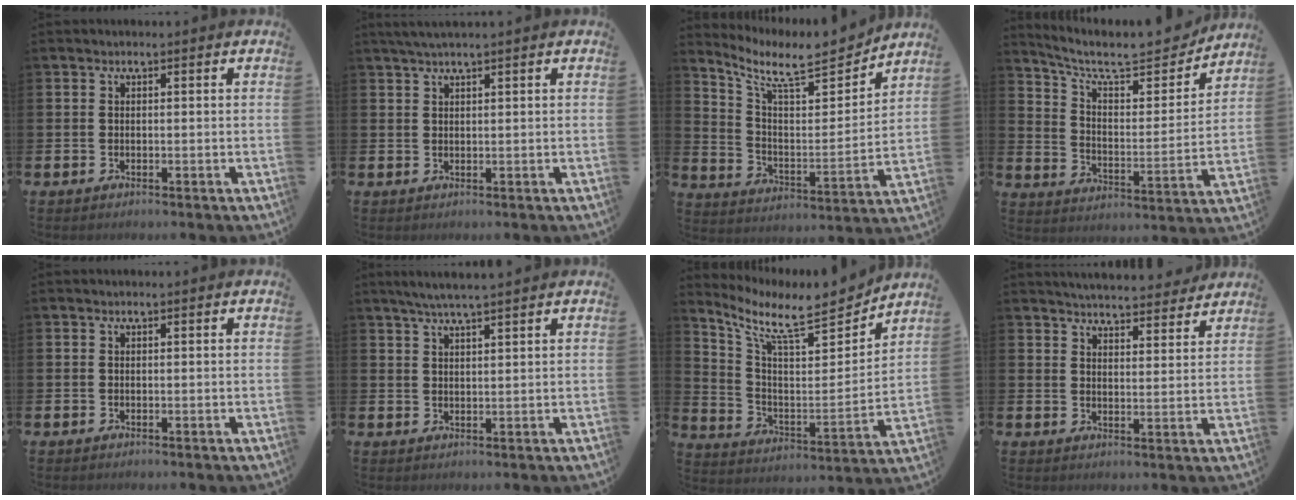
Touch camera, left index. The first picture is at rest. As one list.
[{"total": 1.9, "force": [1.5, -0.1, 1.1], "torque": [-0.031, 0.006, 0.029]}, {"total": 9.1, "force": [8.0, 2.3, 3.6], "torque": [-0.107, -0.060, 0.138]}, {"total": 8.6, "force": [7.6, 2.4, 3.2], "torque": [-0.090, -0.062, 0.128]}, {"total": 0.0}, {"total": 3.8, "force": [3.4, -0.2, 1.6], "torque": [-0.039, -0.005, 0.062]}, {"total": 10.2, "force": [8.7, 2.4, 4.8], "torque": [-0.122, -0.066, 0.146]}, {"total": 5.3, "force": [5.2, 0.5, 0.2], "torque": [-0.013, -0.037, 0.092]}]